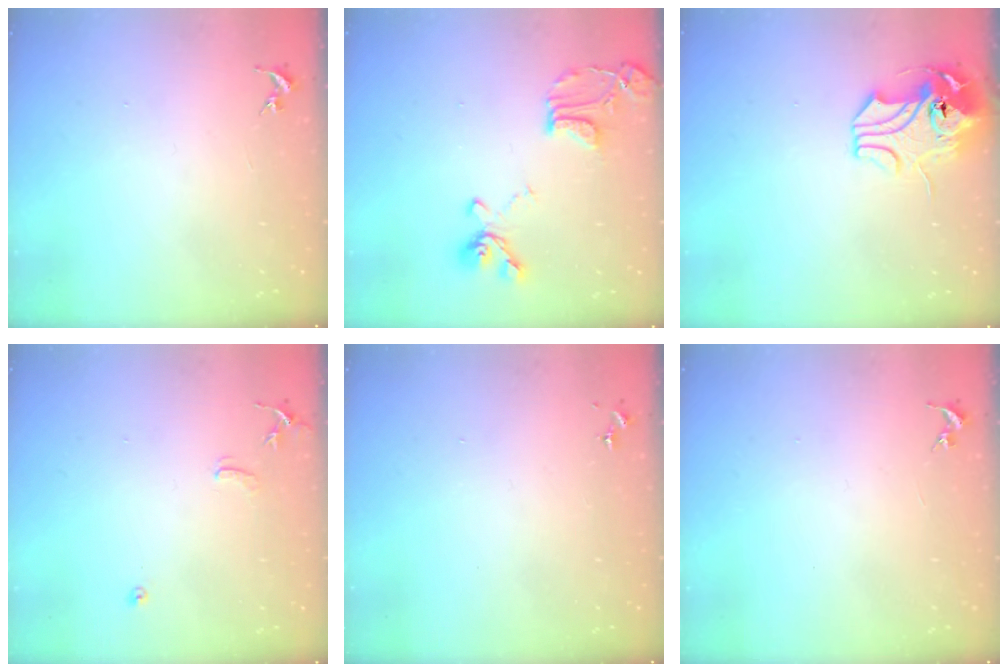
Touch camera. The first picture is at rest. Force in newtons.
{"total": 16.6, "press": 16.5, "slide": 1.7}
{"total": 11.0, "press": 10.8, "slide": 1.9}
{"total": 7.6, "press": 7.6, "slide": 0.6}
{"total": 0.0}
{"total": 0.0}